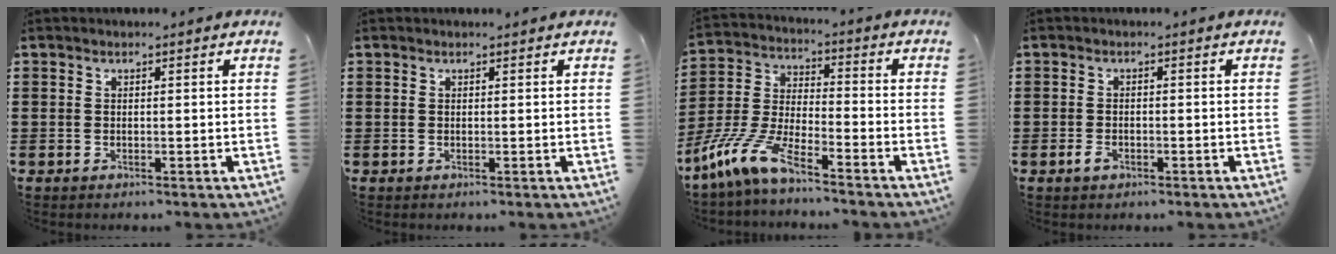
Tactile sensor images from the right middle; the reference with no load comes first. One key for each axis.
{"total": 0.0}
{"total": 9.5, "fx": -7.8, "fy": 1.5, "fz": 5.3, "tx": -0.132, "ty": -0.004, "tz": -0.159}
{"total": 1.7, "fx": -0.9, "fy": 1.0, "fz": 1.0, "tx": -0.027, "ty": -0.004, "tz": -0.019}